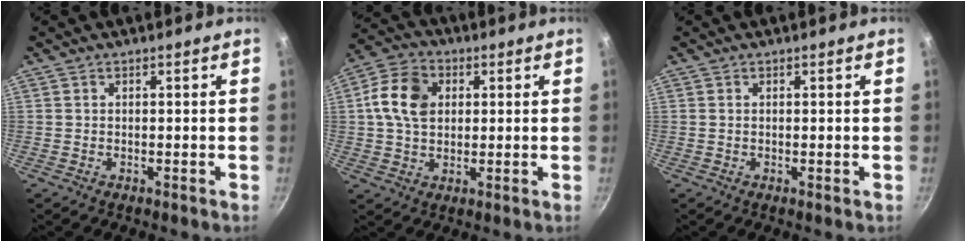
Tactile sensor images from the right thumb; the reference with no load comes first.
{"total": 10.7, "force": [2.0, 7.9, 6.9], "torque": [-0.112, 0.011, 0.023]}
{"total": 0.0}